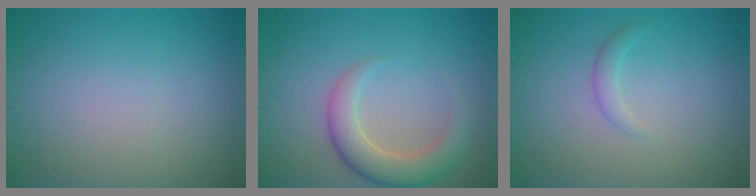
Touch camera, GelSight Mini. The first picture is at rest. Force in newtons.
{"total": 4.4, "press": 4.4, "slide": 0.5}
{"total": 1.2, "press": 1.1, "slide": 0.2}